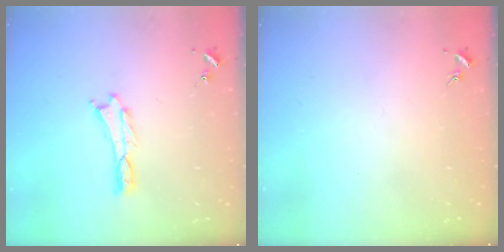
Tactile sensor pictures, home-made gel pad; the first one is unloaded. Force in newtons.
{"total": 0.0}